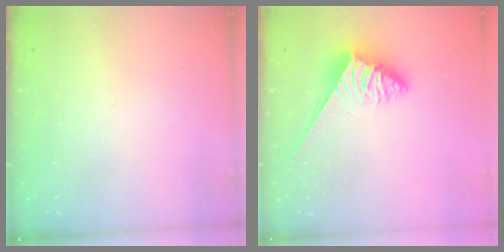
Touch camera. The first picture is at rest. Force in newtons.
{"total": 3.8, "press": 3.7, "slide": 0.6}